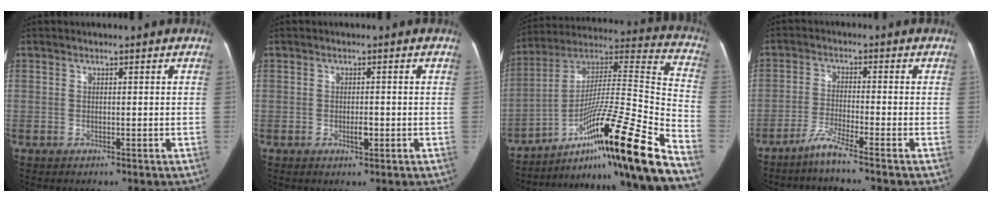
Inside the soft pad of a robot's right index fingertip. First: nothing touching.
{"total": 2.1, "force": [-0.6, 0.8, 1.8], "torque": [-0.030, 0.001, -0.007]}
{"total": 27.8, "force": [-17.8, -0.3, 21.4], "torque": [-0.292, 0.011, -0.301]}
{"total": 4.1, "force": [-3.5, -0.7, 1.9], "torque": [-0.045, -0.016, -0.077]}